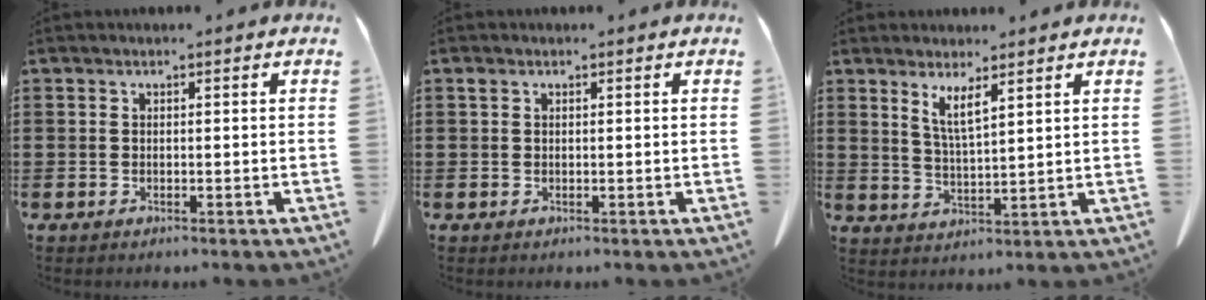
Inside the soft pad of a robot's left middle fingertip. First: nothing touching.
{"total": 0.6, "force": [0.3, 0.4, 0.4], "torque": [-0.010, 0.002, 0.006]}
{"total": 4.1, "force": [2.8, 0.3, 3.0], "torque": [-0.069, -0.003, 0.050]}